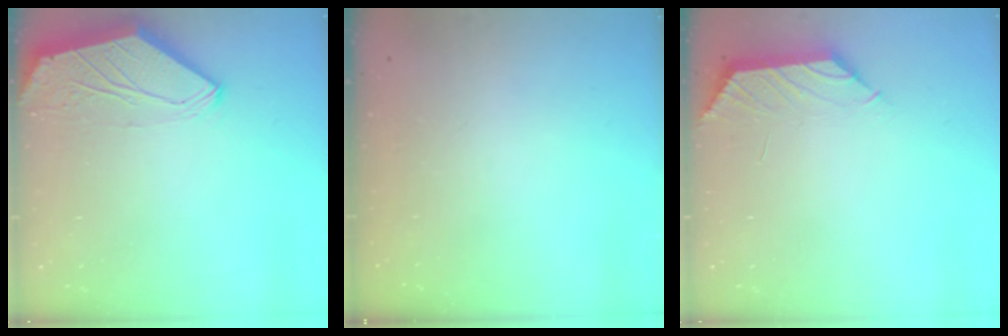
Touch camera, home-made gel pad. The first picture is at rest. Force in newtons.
{"total": 0.0}
{"total": 1.2, "press": 1.1, "slide": 0.6}